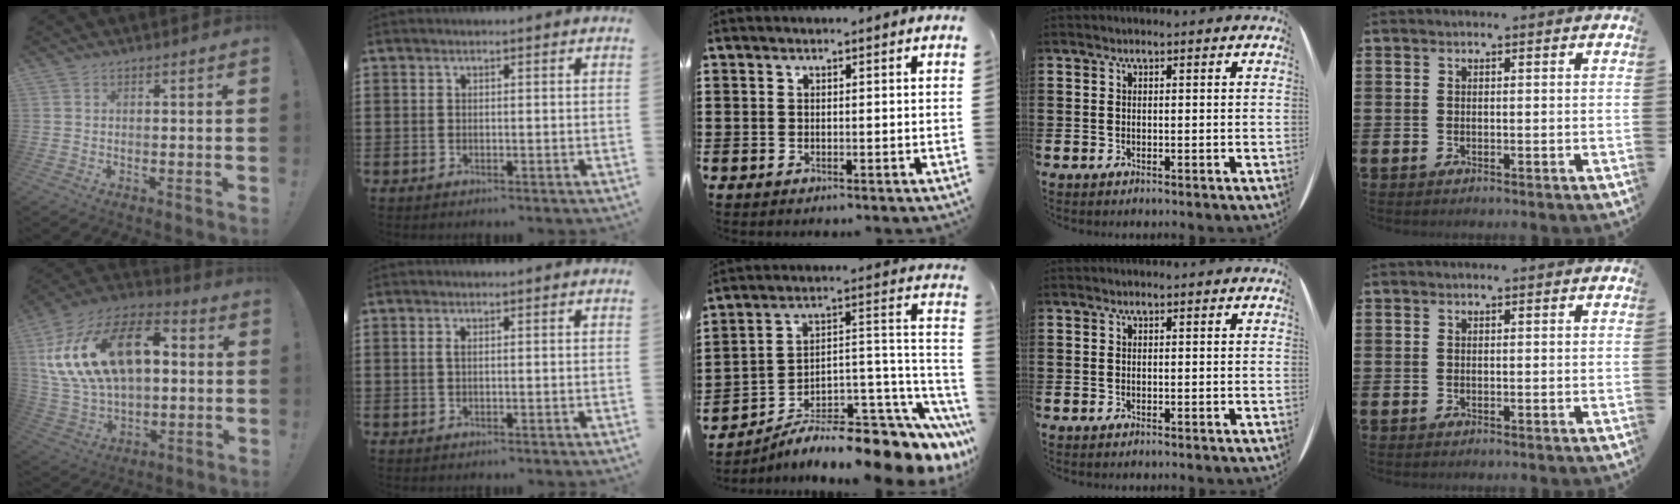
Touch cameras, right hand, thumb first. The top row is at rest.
{"thumb": {"total": 24.7, "force": [7.0, 14.8, 18.5], "torque": [-0.342, -0.022, 0.128]}, "index": {"total": 0.7, "force": [0.2, -0.1, 0.7], "torque": [-0.014, 0.000, 0.004]}, "middle": {"total": 8.1, "force": [-5.5, 2.5, 5.4], "torque": [-0.084, -0.003, -0.096]}}